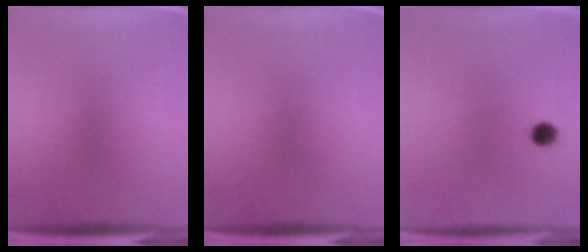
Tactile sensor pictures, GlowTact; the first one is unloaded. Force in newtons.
{"total": 0.0}
{"total": 2.4}